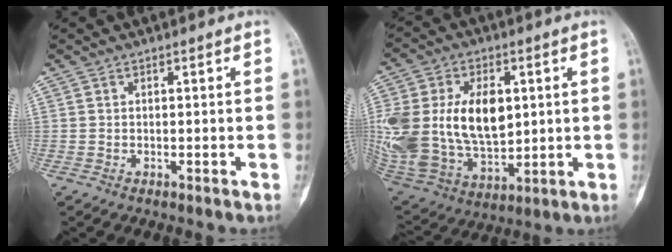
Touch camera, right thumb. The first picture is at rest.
{"total": 26.1, "force": [3.7, 16.6, 19.8], "torque": [-0.419, 0.002, 0.085]}